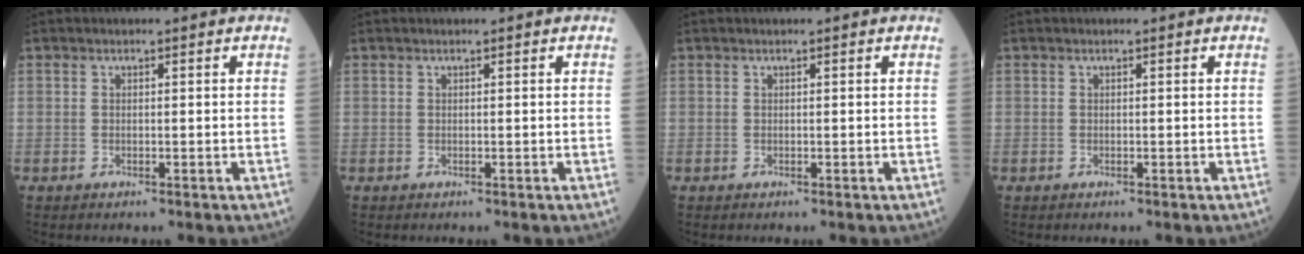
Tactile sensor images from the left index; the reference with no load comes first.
{"total": 0.0}
{"total": 0.0}
{"total": 0.0}